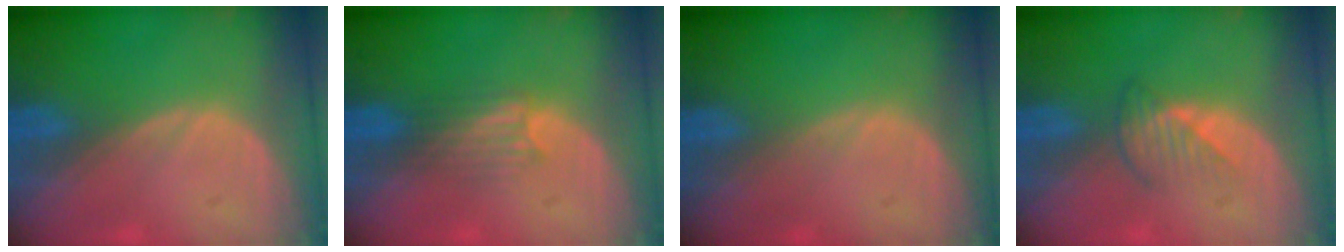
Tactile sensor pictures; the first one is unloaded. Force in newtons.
{"total": 3.3, "press": 2.9, "slide": 1.6}
{"total": 0.0}
{"total": 3.0, "press": 2.9, "slide": 0.7}